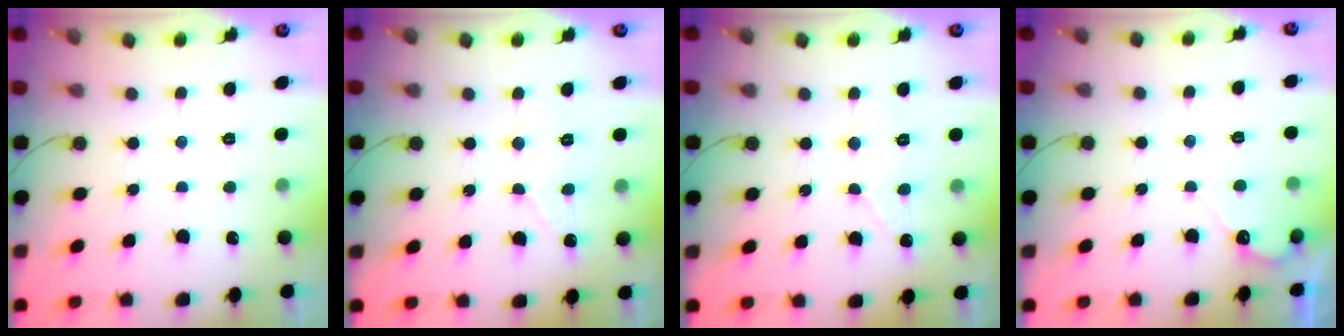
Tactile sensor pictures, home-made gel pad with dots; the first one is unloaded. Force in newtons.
{"total": 6.0, "press": 6.0, "slide": 0.5}
{"total": 6.0, "press": 6.0, "slide": 0.5}
{"total": 4.8, "press": 4.8, "slide": 0.3}